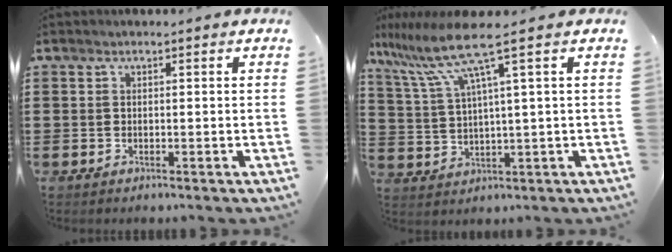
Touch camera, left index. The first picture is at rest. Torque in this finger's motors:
{"motor_torque": [0.84, 0.72, 0.80, 0.16]}